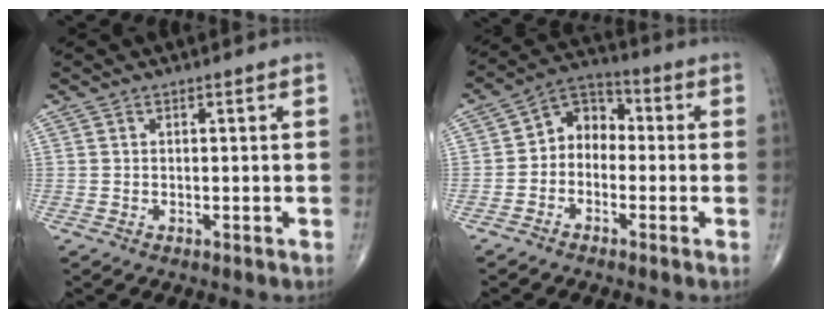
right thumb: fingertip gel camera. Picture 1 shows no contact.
{"total": 7.3, "force": [-1.1, 5.7, 4.4], "torque": [-0.039, 0.035, -0.041]}